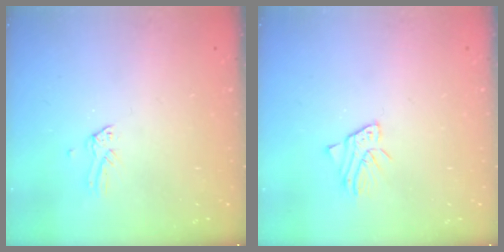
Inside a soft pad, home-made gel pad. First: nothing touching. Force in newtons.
{"total": 2.5, "press": 2.5, "slide": 0.2}